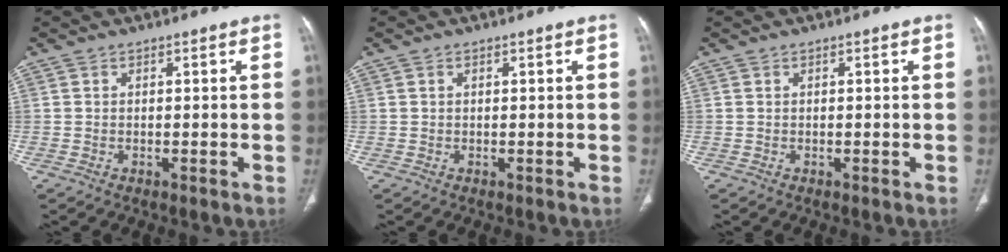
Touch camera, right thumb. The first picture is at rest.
{"total": 0.0}
{"total": 0.0}